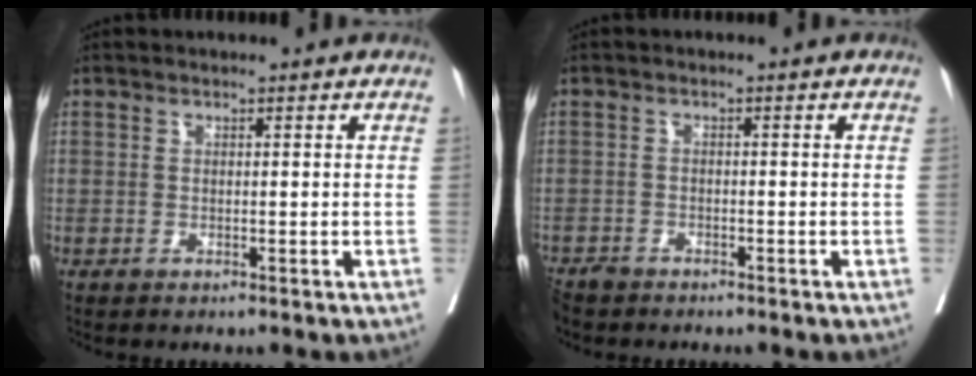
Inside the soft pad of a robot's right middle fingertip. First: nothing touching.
{"total": 3.8, "force": [-3.4, 1.3, 1.1], "torque": [-0.017, -0.008, -0.060]}